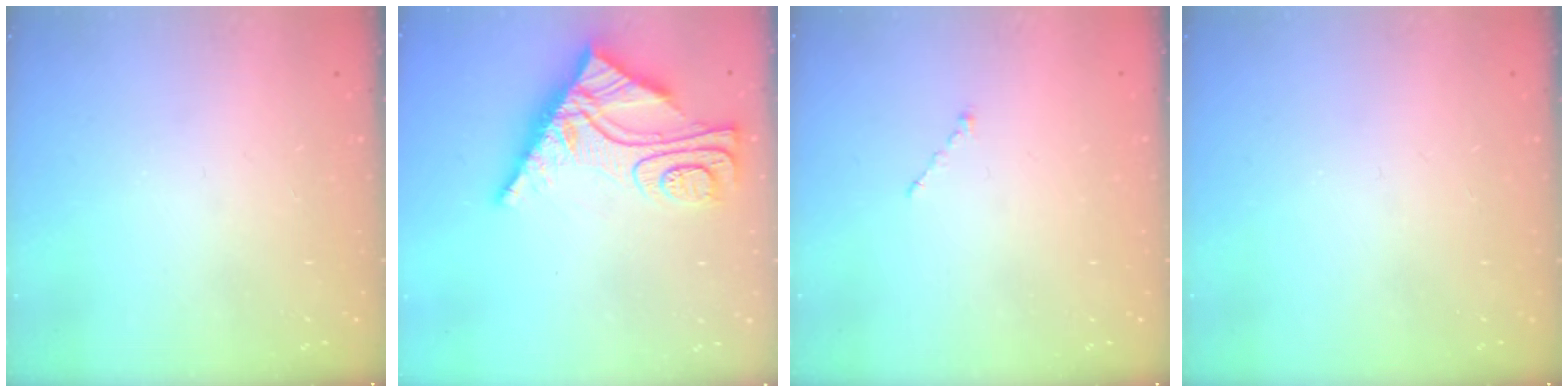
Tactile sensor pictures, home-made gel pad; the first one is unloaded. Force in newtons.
{"total": 12.9, "press": 12.8, "slide": 1.3}
{"total": 1.0, "press": 0.9, "slide": 0.3}
{"total": 0.0}